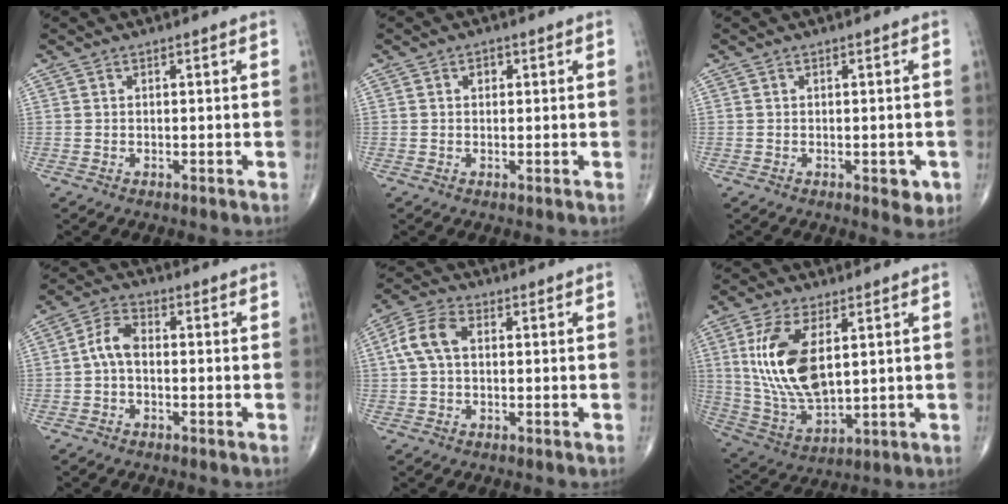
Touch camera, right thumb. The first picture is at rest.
{"total": 1.4, "force": [0.4, 1.1, 0.8], "torque": [-0.003, 0.001, 0.003]}
{"total": 3.0, "force": [-1.0, 1.5, 2.4], "torque": [-0.015, -0.002, -0.009]}
{"total": 4.9, "force": [-0.6, 2.8, 4.0], "torque": [-0.075, 0.019, -0.021]}
{"total": 6.8, "force": [0.9, 4.2, 5.2], "torque": [-0.114, 0.023, 0.014]}
{"total": 15.7, "force": [3.9, 7.7, 13.1], "torque": [-0.262, -0.019, 0.087]}